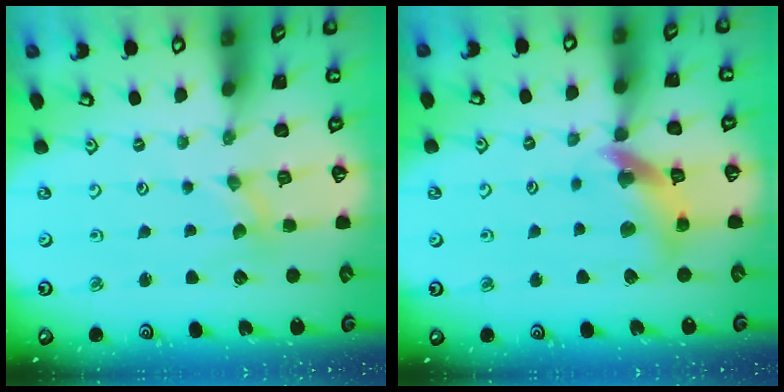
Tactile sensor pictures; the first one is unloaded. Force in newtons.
{"total": 12.3, "press": 12.2, "slide": 1.3}